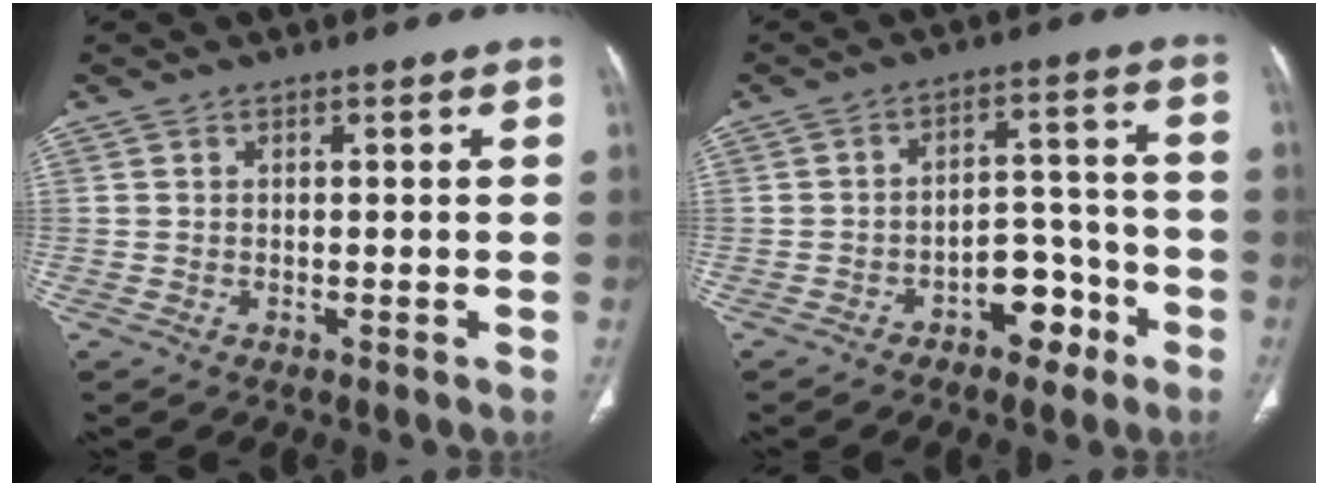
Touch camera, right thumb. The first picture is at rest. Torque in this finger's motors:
{"motor_torque": [3.02, 1.99, 0.66, -0.57, 0.00]}